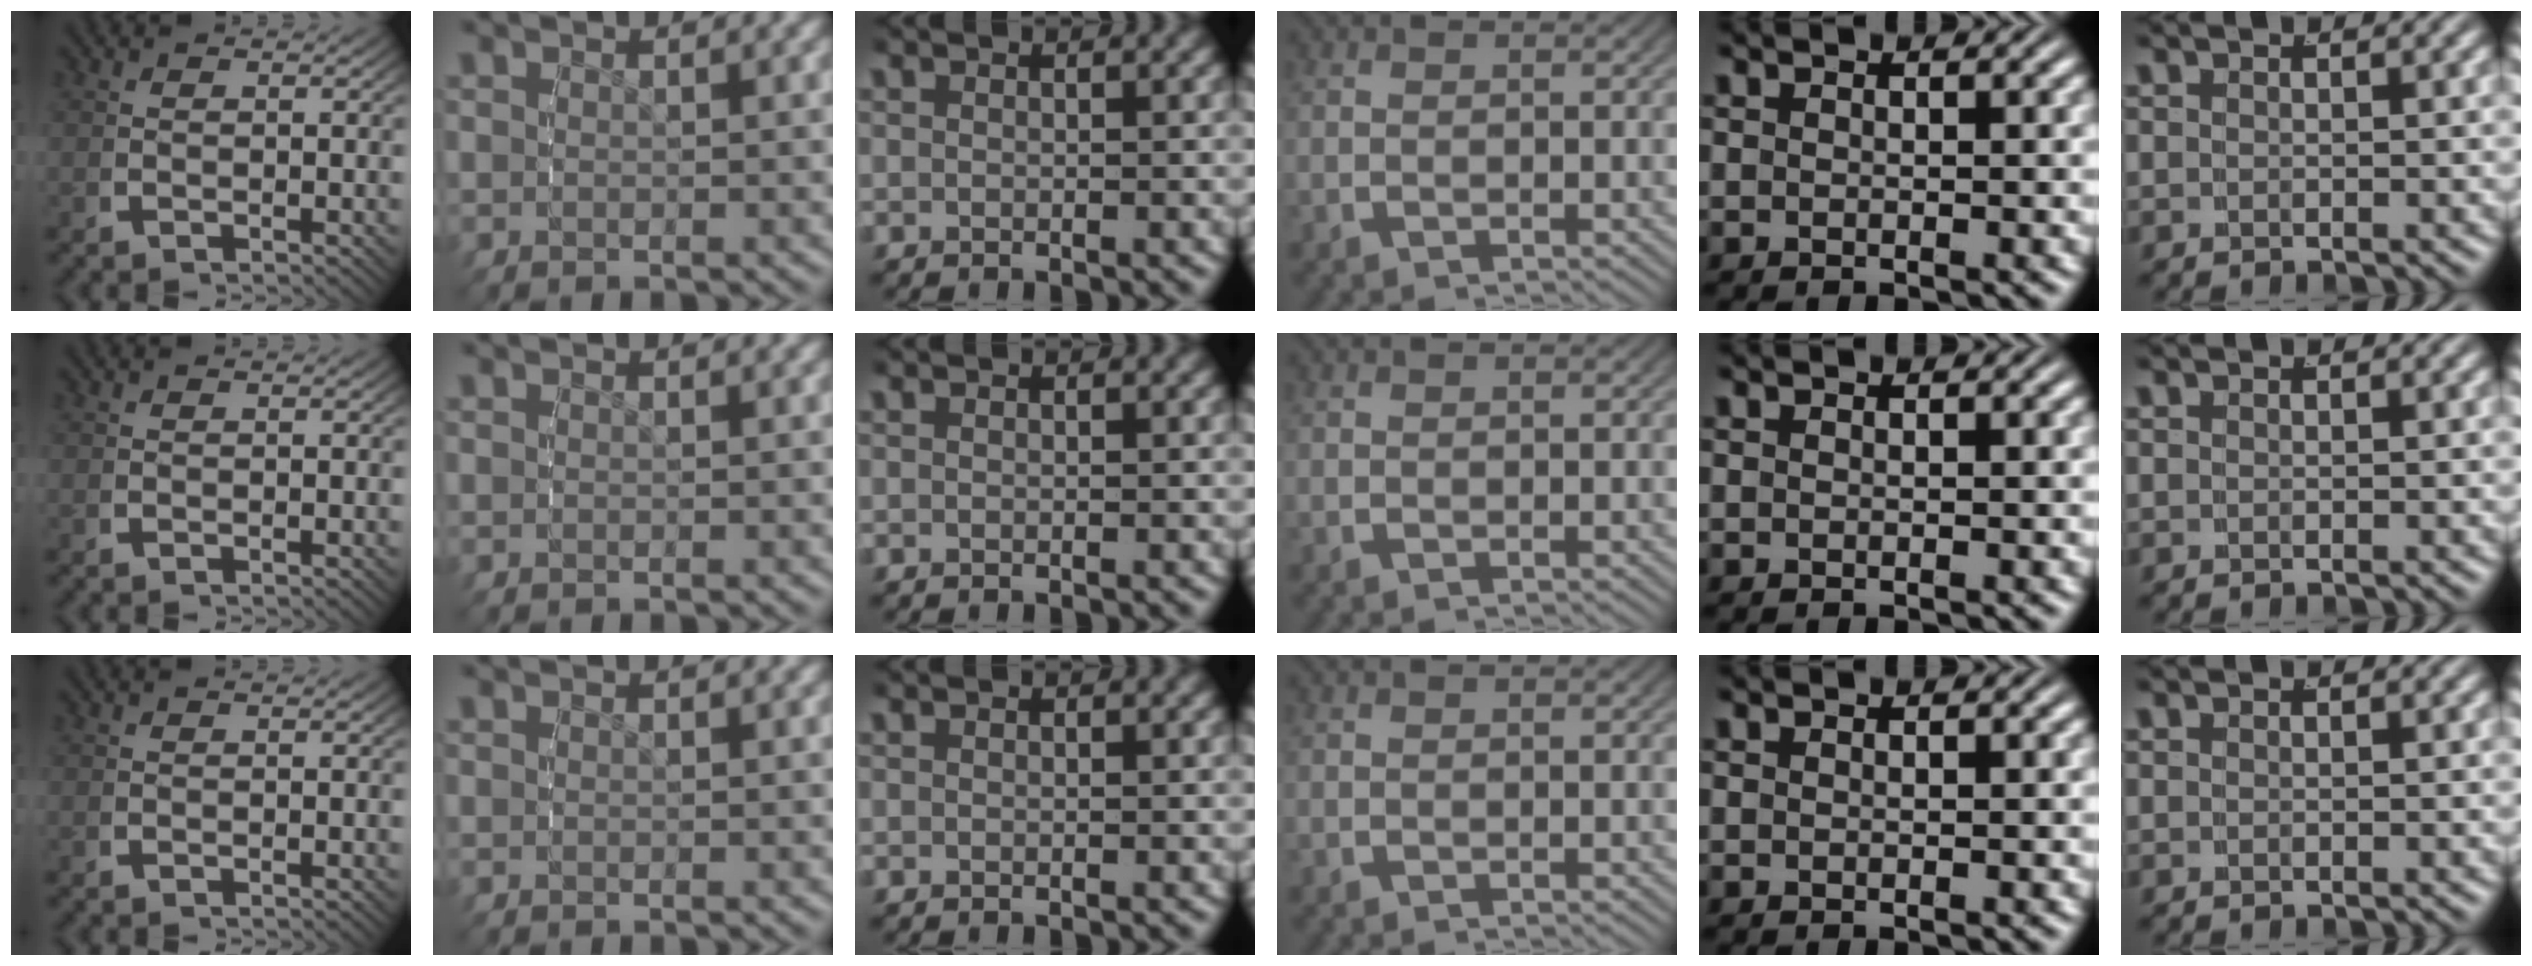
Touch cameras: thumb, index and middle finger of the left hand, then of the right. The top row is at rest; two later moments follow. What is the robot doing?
{"motion": "reach", "object": "pen bag"}